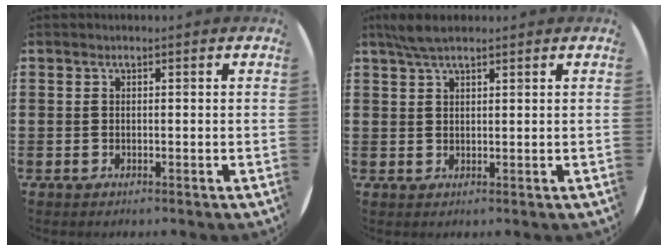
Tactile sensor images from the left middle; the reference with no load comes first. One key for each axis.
{"total": 3.6, "fx": 2.7, "fy": 0.9, "fz": 2.3, "tx": -0.051, "ty": 0.007, "tz": 0.049}